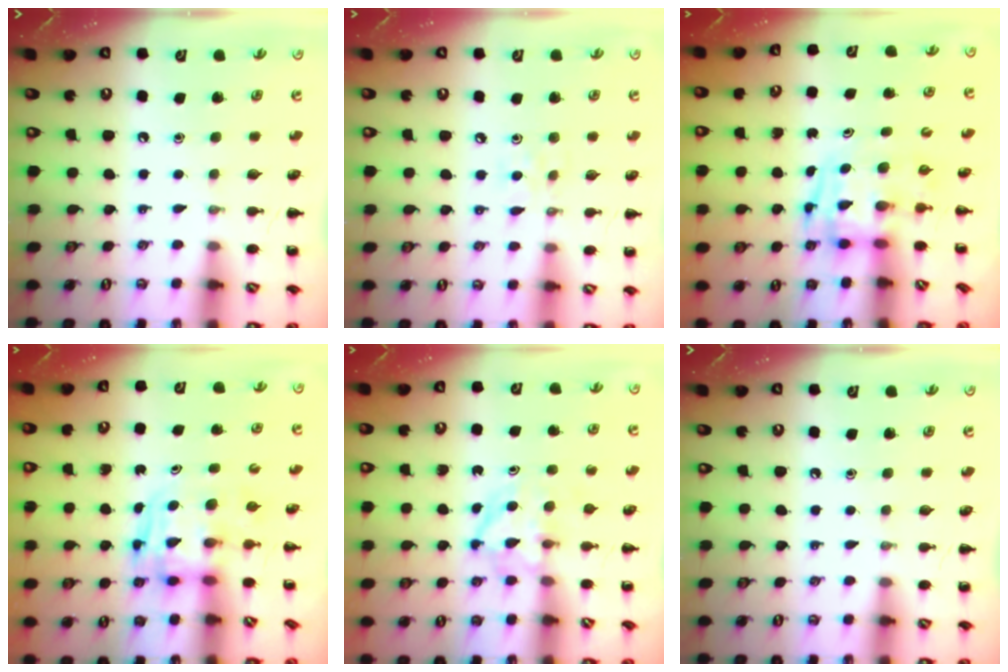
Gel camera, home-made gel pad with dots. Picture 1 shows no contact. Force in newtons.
{"total": 3.7, "press": 3.5, "slide": 1.4}
{"total": 3.3, "press": 3.3, "slide": 0.6}
{"total": 2.7, "press": 2.7, "slide": 0.2}
{"total": 4.8, "press": 4.7, "slide": 0.8}
{"total": 0.0}